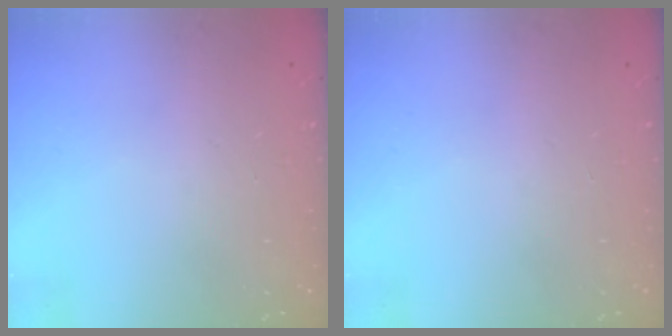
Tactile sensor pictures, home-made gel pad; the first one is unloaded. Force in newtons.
{"total": 0.0}